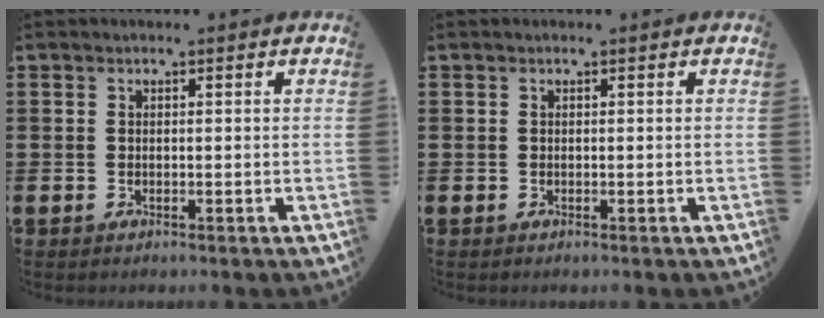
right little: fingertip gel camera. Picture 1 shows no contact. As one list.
[{"total": 0.0}]